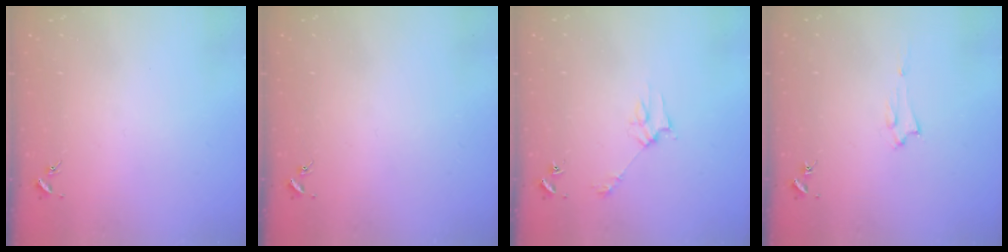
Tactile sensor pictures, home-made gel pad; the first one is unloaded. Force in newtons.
{"total": 0.0}
{"total": 2.8, "press": 2.8, "slide": 0.2}
{"total": 1.5, "press": 1.5, "slide": 0.2}